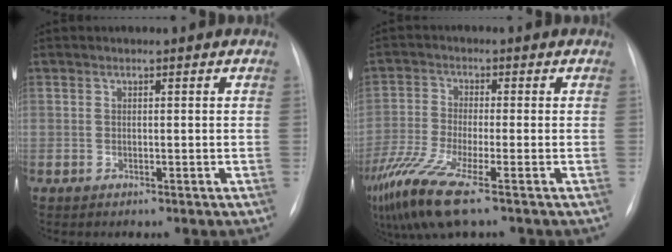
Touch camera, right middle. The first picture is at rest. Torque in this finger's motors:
{"motor_torque": [1.31, -0.83, 0.75, 0.21]}